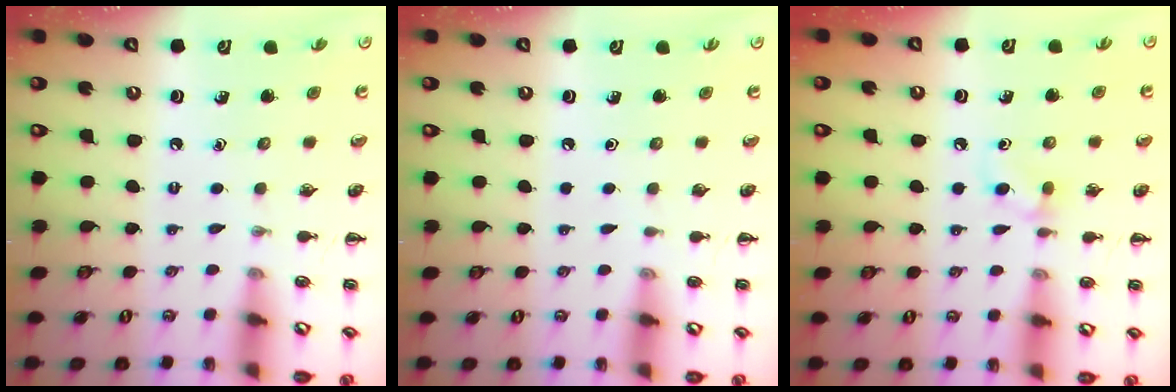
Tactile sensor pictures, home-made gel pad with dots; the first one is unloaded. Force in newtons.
{"total": 0.0}
{"total": 4.3, "press": 3.9, "slide": 1.6}